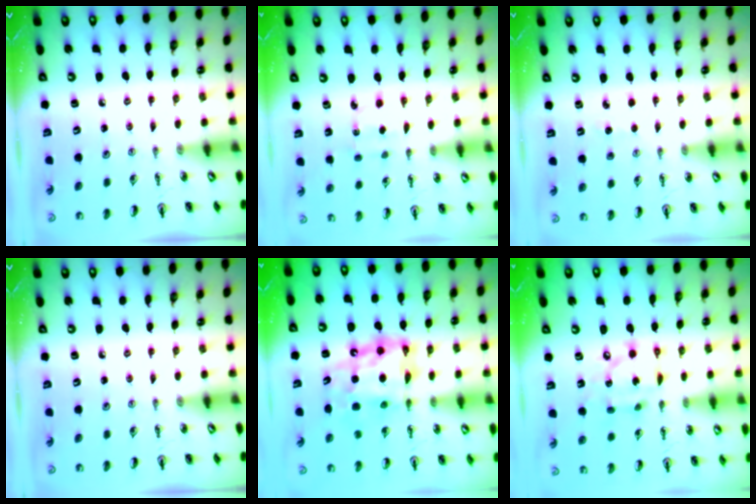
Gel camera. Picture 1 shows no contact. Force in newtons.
{"total": 1.8, "press": 1.6, "slide": 0.7}
{"total": 3.4, "press": 3.4, "slide": 0.5}
{"total": 0.0}
{"total": 12.5, "press": 12.5, "slide": 1.2}
{"total": 12.8, "press": 12.7, "slide": 0.9}